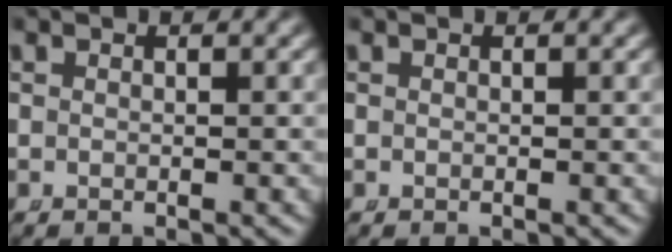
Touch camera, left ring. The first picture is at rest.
{"total": 0.0}